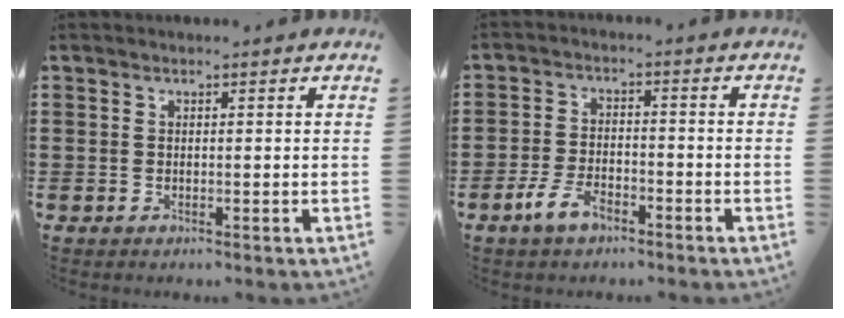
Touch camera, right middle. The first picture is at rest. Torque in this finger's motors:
{"motor_torque": [1.28, 0.52, 0.58, 0.08]}